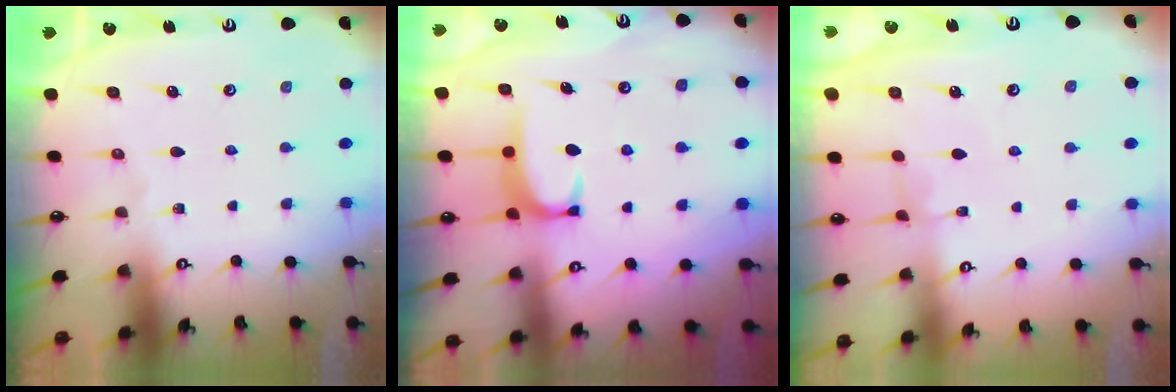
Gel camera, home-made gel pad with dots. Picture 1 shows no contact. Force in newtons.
{"total": 1.7, "press": 1.6, "slide": 0.5}
{"total": 1.6, "press": 1.5, "slide": 0.5}